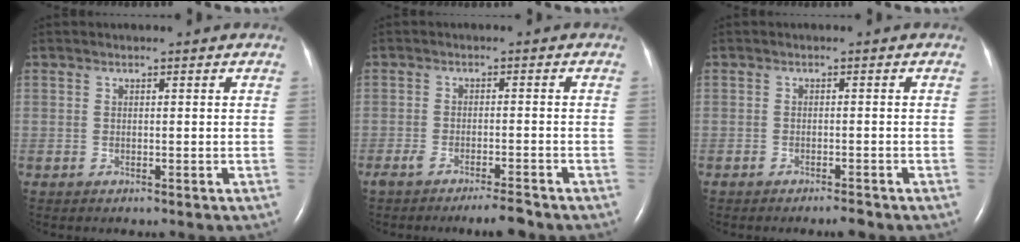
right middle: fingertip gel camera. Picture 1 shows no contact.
{"total": 4.1, "force": [-3.5, 0.0, 2.1], "torque": [-0.037, -0.006, -0.061]}
{"total": 1.5, "force": [-1.3, 0.1, 0.6], "torque": [-0.013, -0.002, -0.020]}